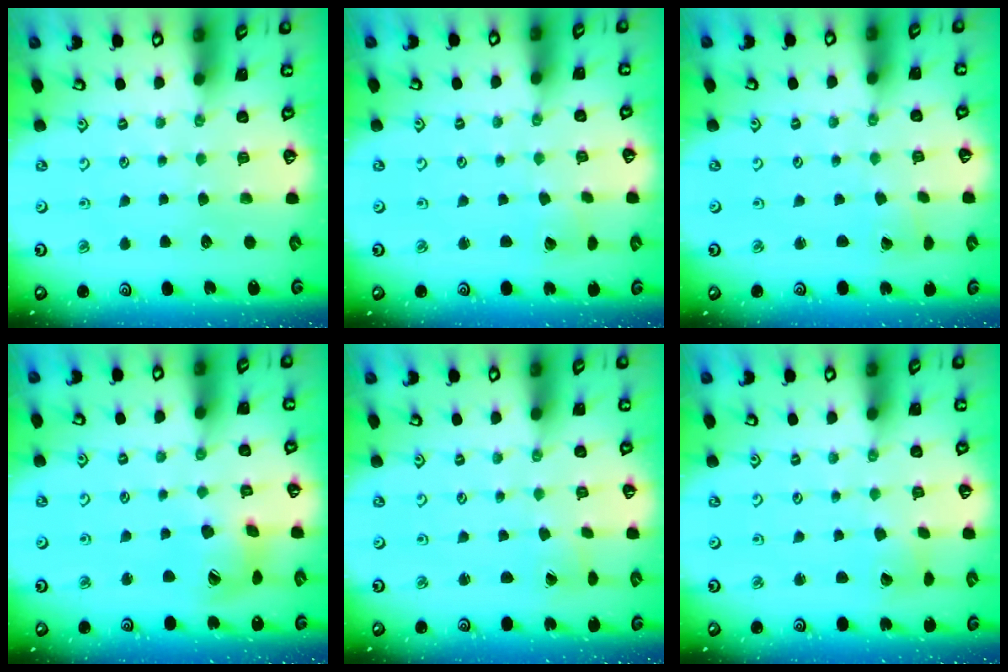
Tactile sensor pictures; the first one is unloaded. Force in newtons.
{"total": 2.4, "press": 2.4, "slide": 0.2}
{"total": 1.3, "press": 1.3, "slide": 0.1}
{"total": 10.8, "press": 10.7, "slide": 1.2}
{"total": 0.0}
{"total": 2.5, "press": 2.5, "slide": 0.4}